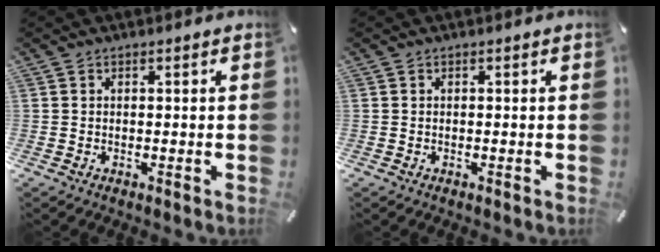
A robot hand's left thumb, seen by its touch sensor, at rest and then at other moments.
{"total": 0.0}